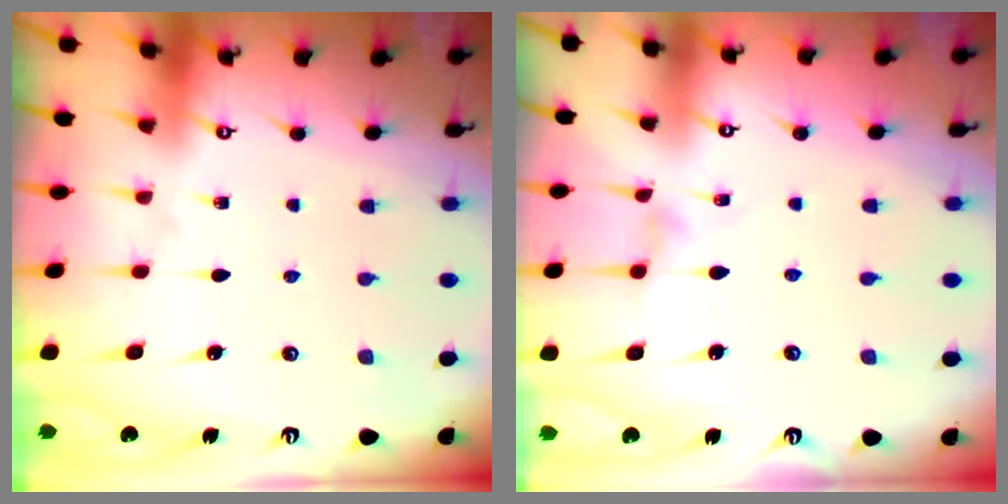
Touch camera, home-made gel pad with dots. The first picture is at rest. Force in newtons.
{"total": 1.2, "press": 1.2, "slide": 0.3}